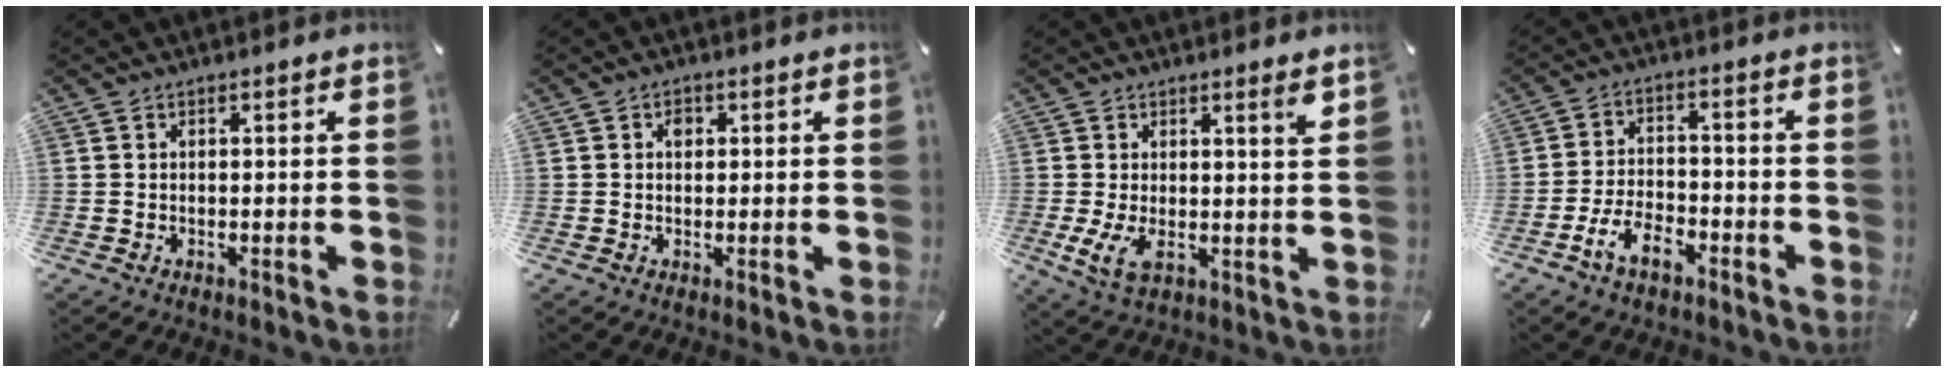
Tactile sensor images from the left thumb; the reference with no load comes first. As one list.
[{"total": 1.7, "force": [0.3, 1.5, 0.8], "torque": [-0.001, 0.001, 0.000]}, {"total": 6.9, "force": [1.4, 2.0, 6.5], "torque": [-0.114, -0.028, 0.019]}, {"total": 7.7, "force": [-4.6, 3.9, 4.7], "torque": [-0.104, 0.016, -0.088]}]